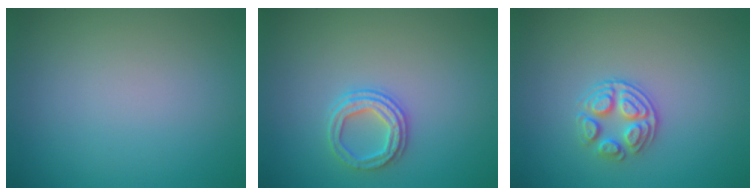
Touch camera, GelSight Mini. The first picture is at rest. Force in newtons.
{"total": 2.5, "press": 2.3, "slide": 1.0}
{"total": 2.9, "press": 2.6, "slide": 1.3}